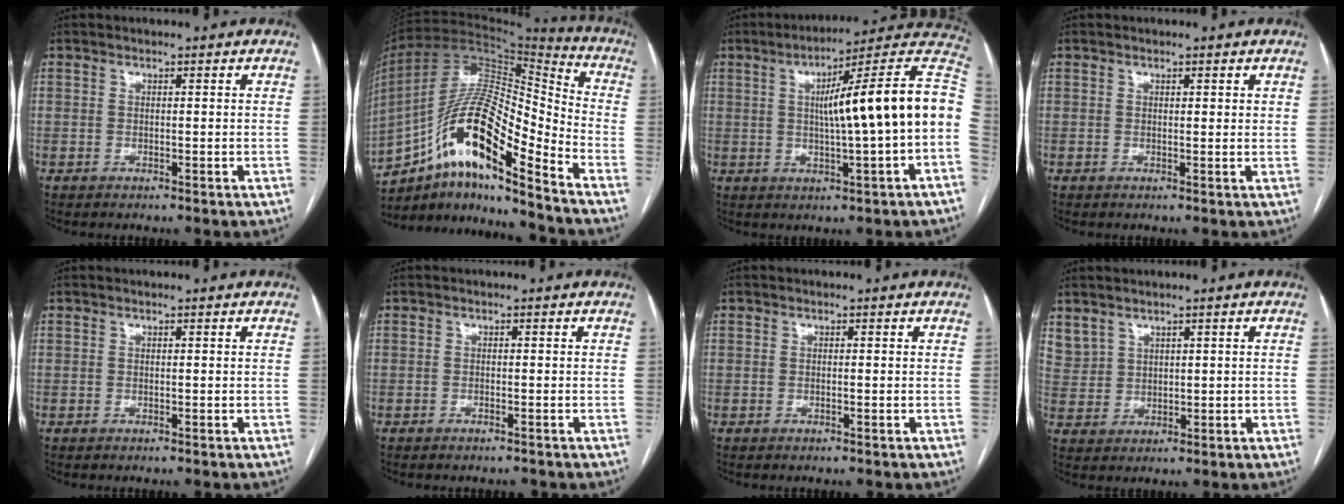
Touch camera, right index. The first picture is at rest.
{"total": 19.1, "force": [-10.4, 3.7, 15.5], "torque": [-0.301, 0.017, -0.179]}
{"total": 17.8, "force": [0.9, -0.1, 17.8], "torque": [-0.232, 0.035, 0.006]}
{"total": 1.0, "force": [0.6, 0.3, 0.7], "torque": [-0.012, -0.002, 0.007]}
{"total": 0.0}
{"total": 0.7, "force": [-0.7, 0.2, 0.1], "torque": [-0.009, -0.001, -0.007]}
{"total": 0.0}
{"total": 4.5, "force": [3.3, 2.9, 0.8], "torque": [-0.020, 0.007, 0.080]}